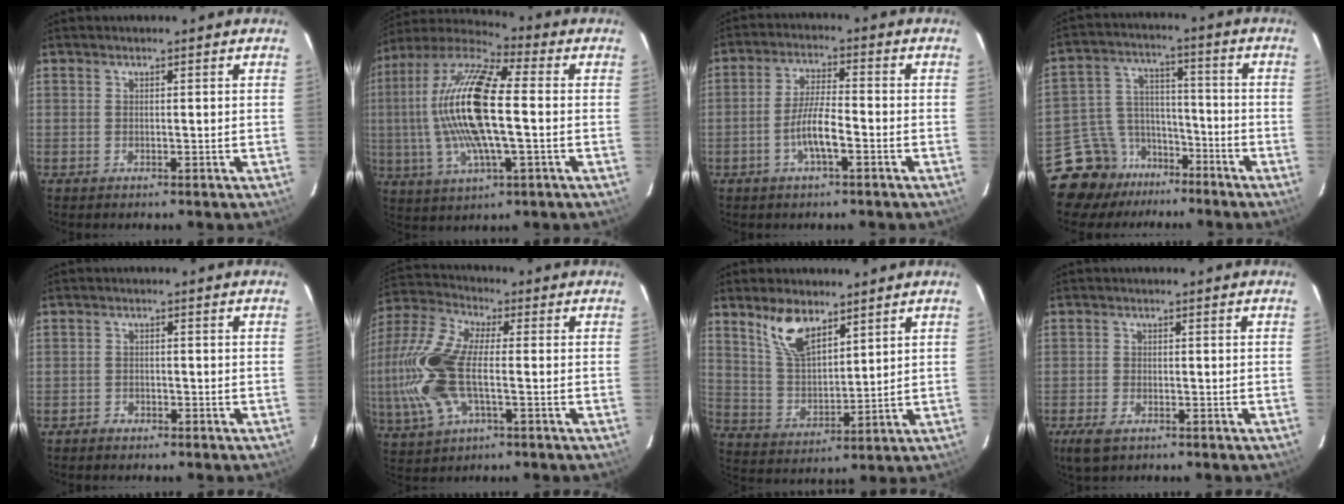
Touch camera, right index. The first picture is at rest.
{"total": 20.1, "force": [0.2, 5.6, 19.3], "torque": [-0.370, 0.005, -0.009]}
{"total": 6.5, "force": [-2.7, 1.1, 5.8], "torque": [-0.117, 0.004, -0.052]}
{"total": 11.6, "force": [-9.0, 7.2, 1.0], "torque": [-0.043, 0.057, -0.150]}
{"total": 1.8, "force": [-1.6, 0.8, 0.1], "torque": [-0.012, 0.002, -0.030]}
{"total": 17.8, "force": [-2.5, 7.7, 15.8], "torque": [-0.353, 0.000, -0.053]}
{"total": 9.3, "force": [6.3, 4.0, 5.6], "torque": [-0.106, 0.008, 0.130]}
{"total": 4.3, "force": [-2.8, 2.0, 2.6], "torque": [-0.066, -0.012, -0.054]}